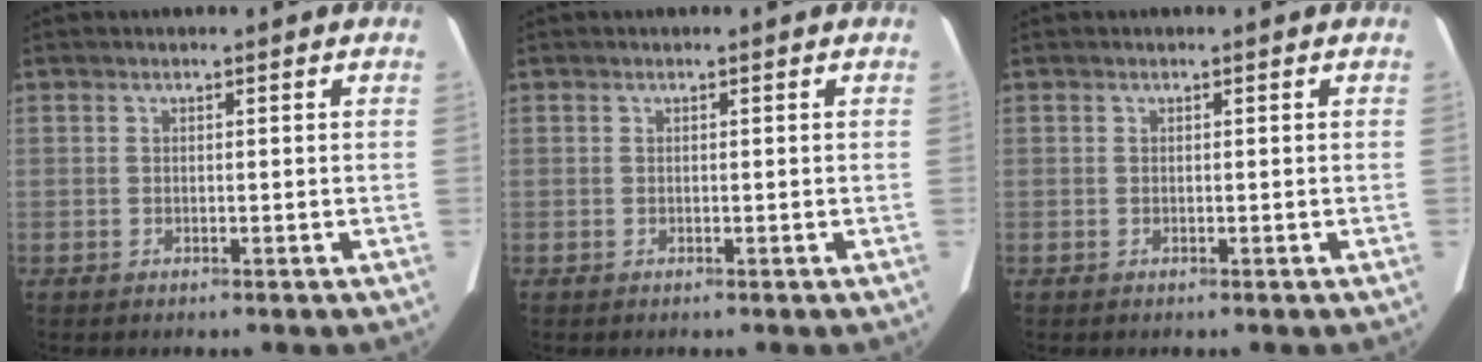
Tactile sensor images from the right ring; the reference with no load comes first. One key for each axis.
{"total": 0.0}
{"total": 0.0}